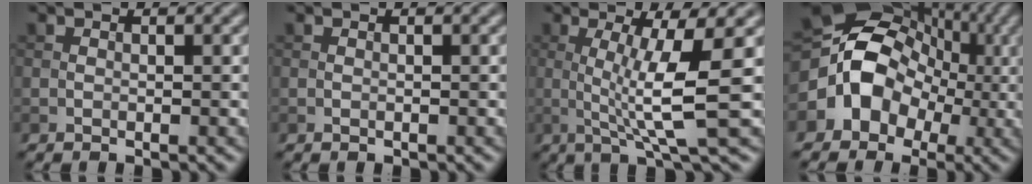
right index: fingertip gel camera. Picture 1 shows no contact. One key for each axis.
{"total": 0.0}
{"total": 6.4, "fx": 0.3, "fy": 1.0, "fz": 6.3, "tx": -0.107, "ty": -0.003, "tz": 0.008}
{"total": 10.5, "fx": -1.2, "fy": 8.9, "fz": 5.4, "tx": -0.076, "ty": 0.009, "tz": -0.047}